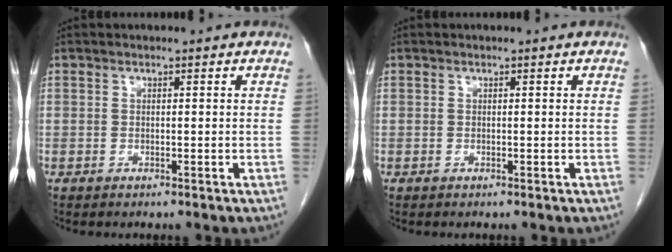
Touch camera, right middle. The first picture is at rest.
{"total": 0.0}